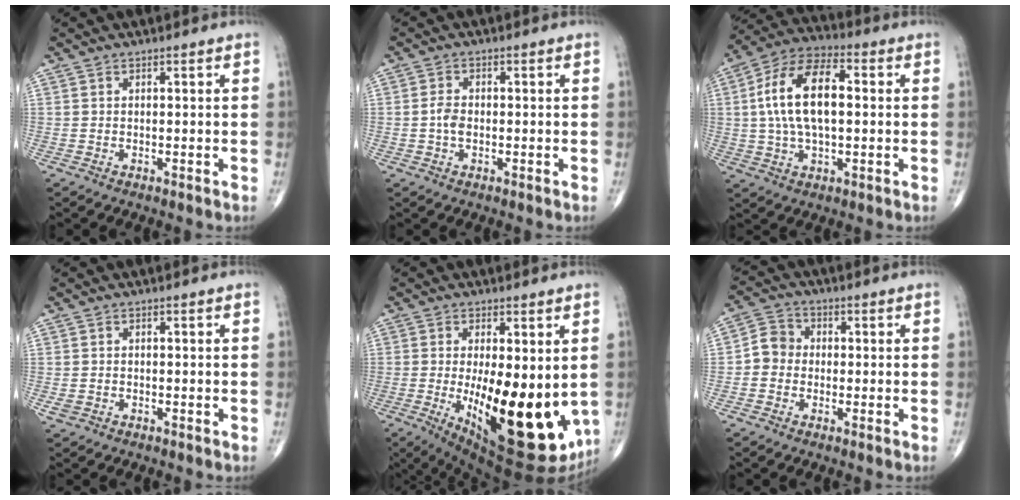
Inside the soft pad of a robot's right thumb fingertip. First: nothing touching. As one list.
[{"total": 2.8, "force": [-0.4, 1.7, 2.1], "torque": [-0.042, 0.006, -0.011]}, {"total": 15.4, "force": [1.5, 7.8, 13.2], "torque": [-0.251, 0.026, 0.023]}, {"total": 1.5, "force": [-0.6, 1.1, 0.7], "torque": [-0.016, 0.002, -0.010]}, {"total": 22.2, "force": [-2.8, 8.5, 20.3], "torque": [-0.268, -0.040, -0.013]}, {"total": 5.0, "force": [-0.8, 4.6, 2.0], "torque": [-0.017, 0.017, -0.028]}]